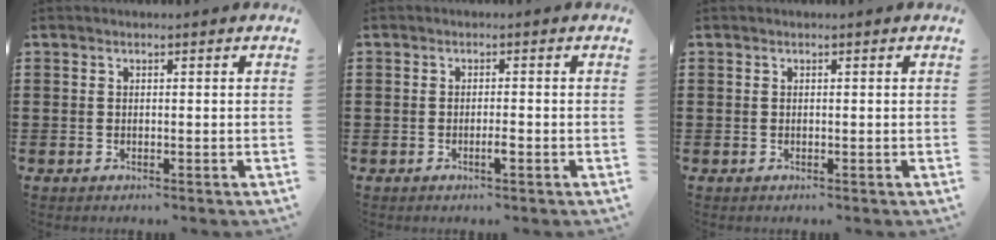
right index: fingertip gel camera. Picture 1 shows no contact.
{"total": 1.6, "force": [-0.8, 0.2, 1.4], "torque": [-0.025, -0.001, -0.013]}
{"total": 0.0}